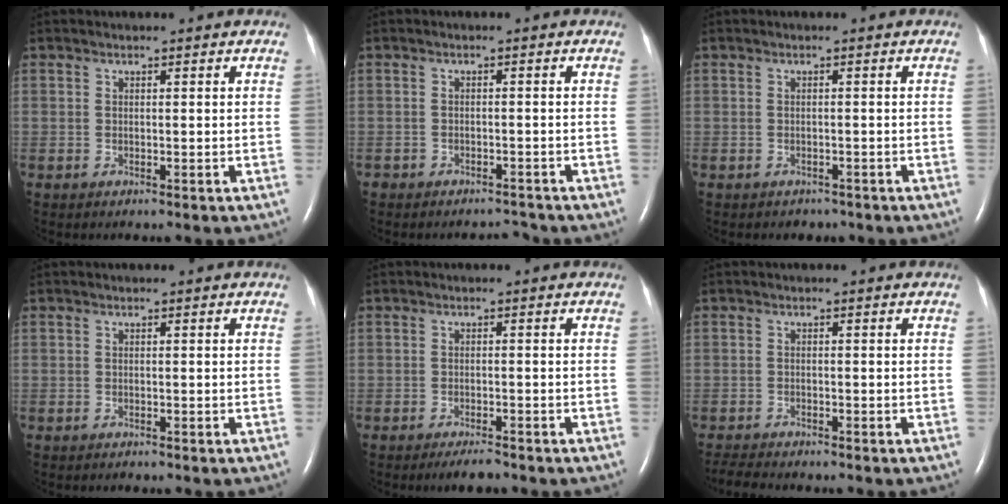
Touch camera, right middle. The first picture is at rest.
{"total": 2.1, "force": [-2.0, 0.6, -0.4], "torque": [0.009, -0.002, -0.030]}
{"total": 1.6, "force": [-1.4, 0.9, -0.1], "torque": [-0.009, 0.000, -0.019]}
{"total": 0.0}
{"total": 2.5, "force": [-2.2, 0.2, 1.3], "torque": [-0.031, -0.007, -0.032]}
{"total": 4.1, "force": [-3.8, 0.3, 1.3], "torque": [-0.024, -0.013, -0.062]}